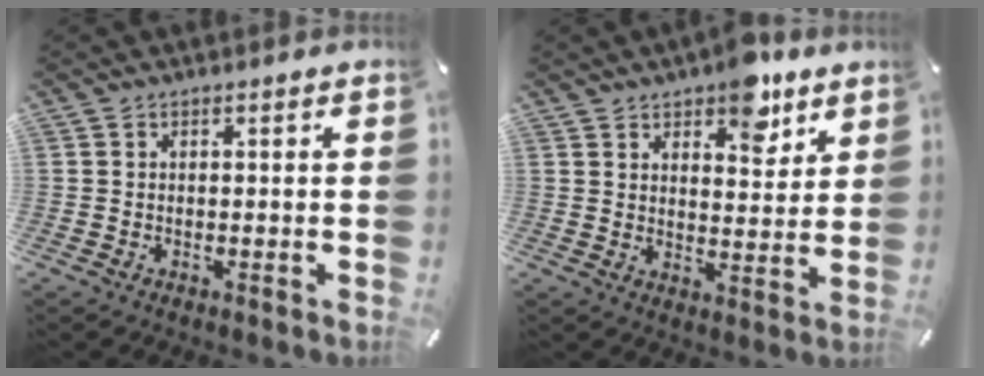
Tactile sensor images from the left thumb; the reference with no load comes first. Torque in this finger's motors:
{"motor_torque": [1.42, 0.85, 1.03, -1.09, 0.26]}